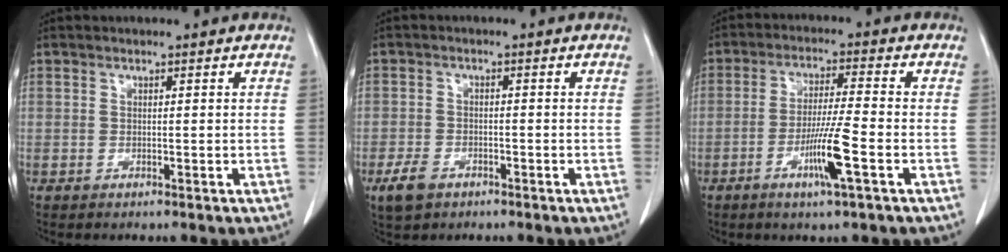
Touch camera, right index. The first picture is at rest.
{"total": 3.5, "force": [-2.0, 2.3, 1.7], "torque": [-0.037, -0.001, -0.028]}
{"total": 7.9, "force": [-3.1, -0.5, 7.2], "torque": [-0.136, -0.012, -0.059]}